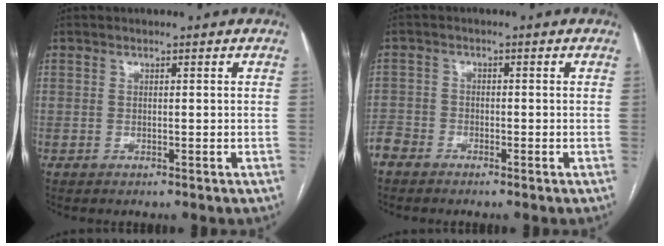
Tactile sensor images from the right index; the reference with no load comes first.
{"total": 3.4, "force": [-2.8, 1.8, 0.1], "torque": [-0.002, 0.000, -0.063]}